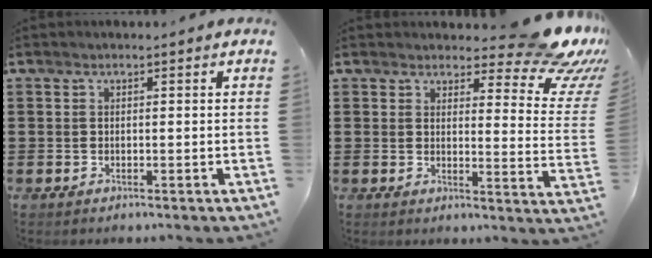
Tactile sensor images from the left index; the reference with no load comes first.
{"total": 9.9, "force": [7.8, 2.2, 5.7], "torque": [-0.079, -0.048, 0.135]}